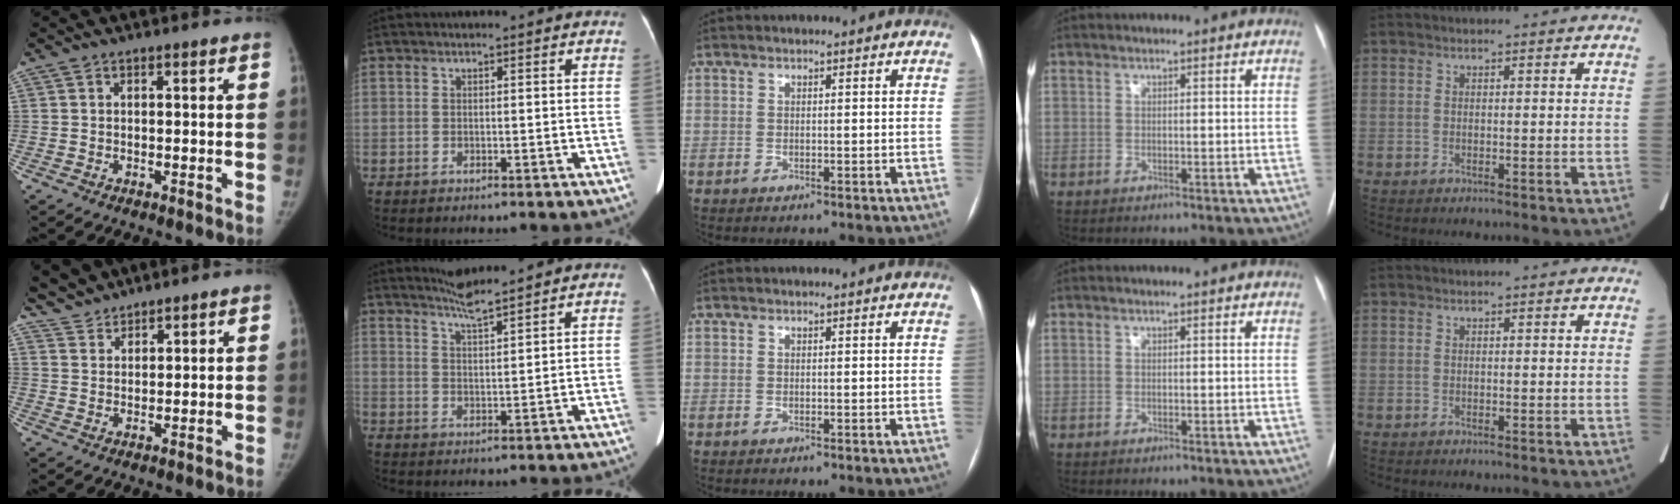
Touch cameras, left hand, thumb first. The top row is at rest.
{"thumb": {"total": 4.6, "force": [4.5, 1.2, 0.1], "torque": [0.005, -0.013, 0.091]}, "index": {"total": 4.3, "force": [4.0, -0.7, 1.6], "torque": [-0.036, -0.001, 0.077]}}